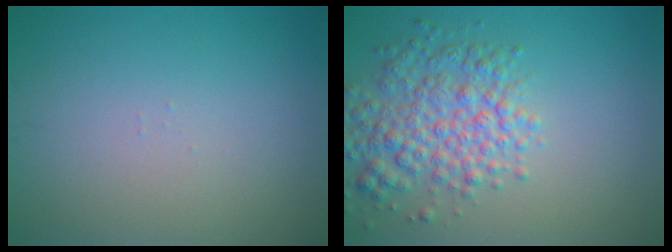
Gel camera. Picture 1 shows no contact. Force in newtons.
{"total": 5.2, "press": 5.2, "slide": 0.1}